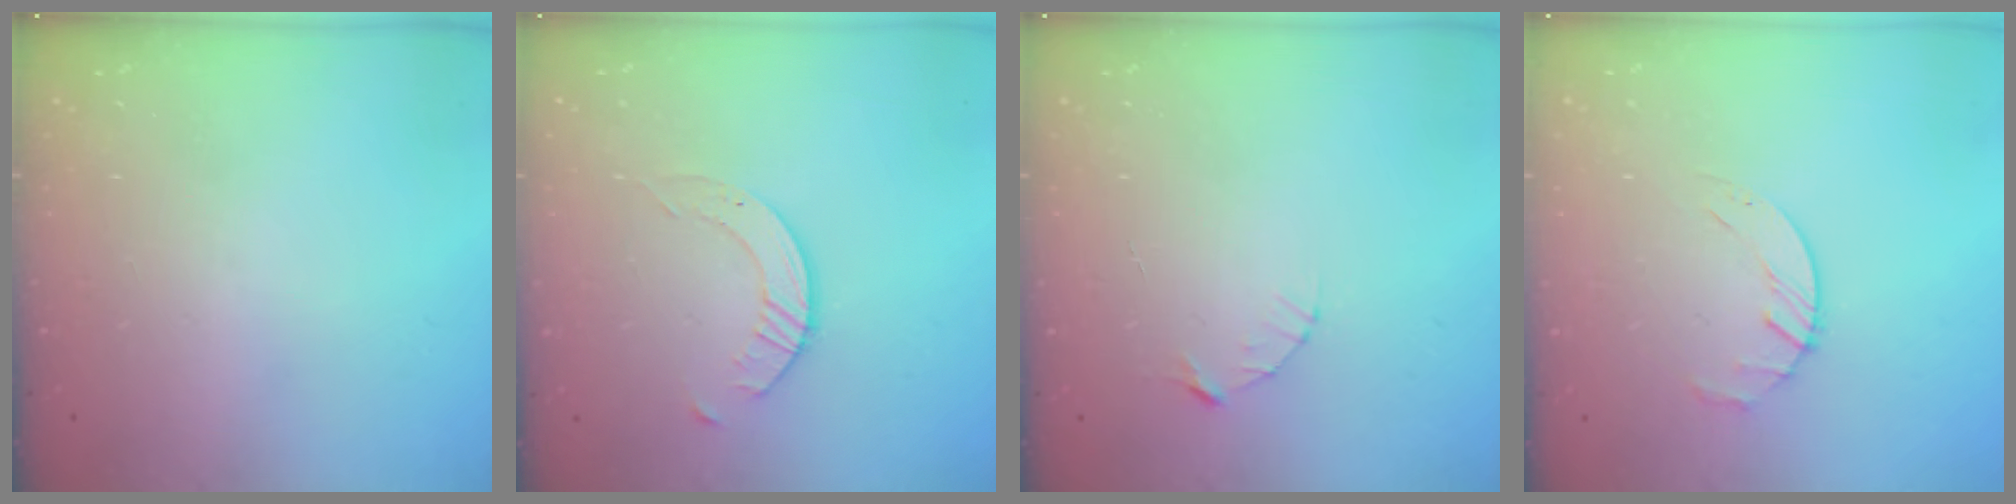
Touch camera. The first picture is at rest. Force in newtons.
{"total": 2.6, "press": 2.6, "slide": 0.3}
{"total": 3.1, "press": 3.1, "slide": 0.3}
{"total": 2.7, "press": 2.6, "slide": 0.3}